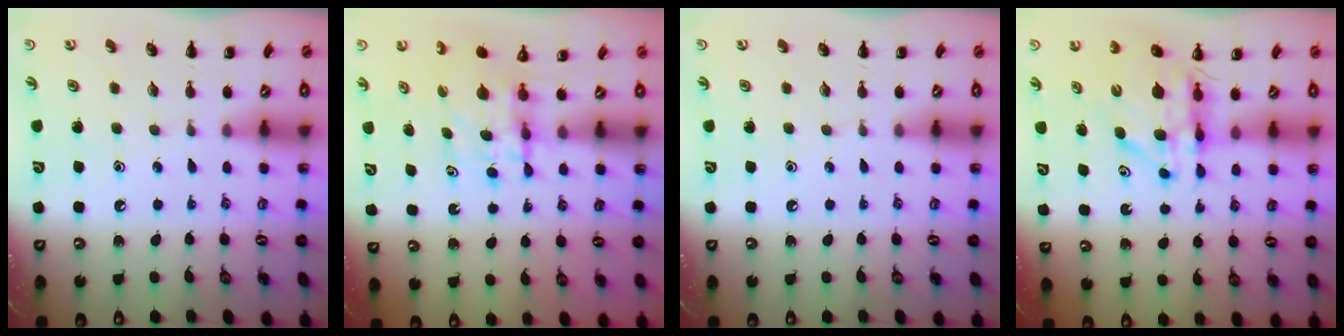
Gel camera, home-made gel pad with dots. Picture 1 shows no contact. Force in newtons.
{"total": 5.0, "press": 5.0, "slide": 0.4}
{"total": 0.0}
{"total": 8.8, "press": 8.3, "slide": 3.0}